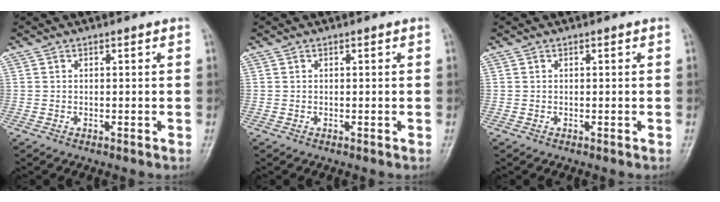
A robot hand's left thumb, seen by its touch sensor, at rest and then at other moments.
{"total": 0.0}
{"total": 0.0}